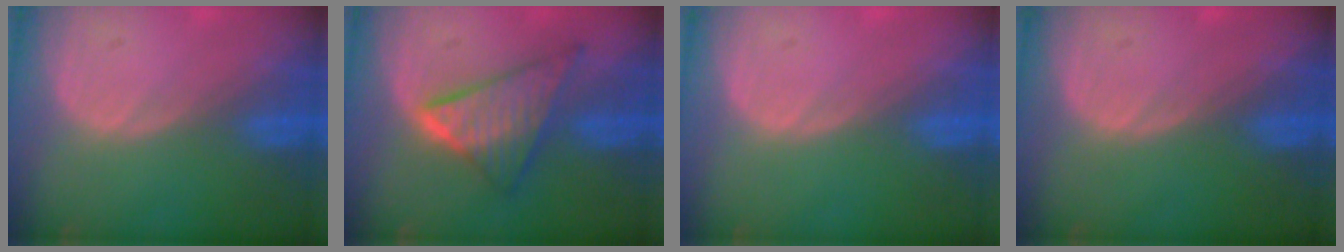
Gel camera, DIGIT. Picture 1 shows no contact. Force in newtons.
{"total": 7.9, "press": 7.9, "slide": 0.5}
{"total": 0.0}
{"total": 0.0}